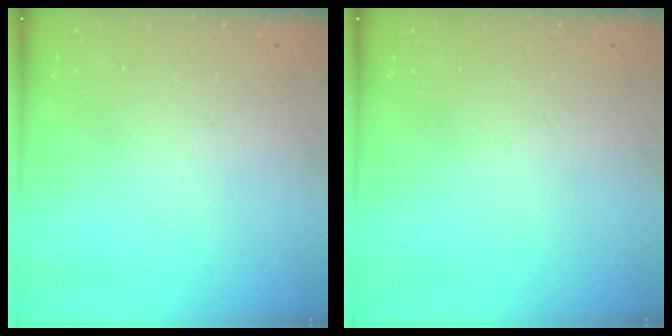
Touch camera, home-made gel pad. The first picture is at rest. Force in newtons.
{"total": 0.0}